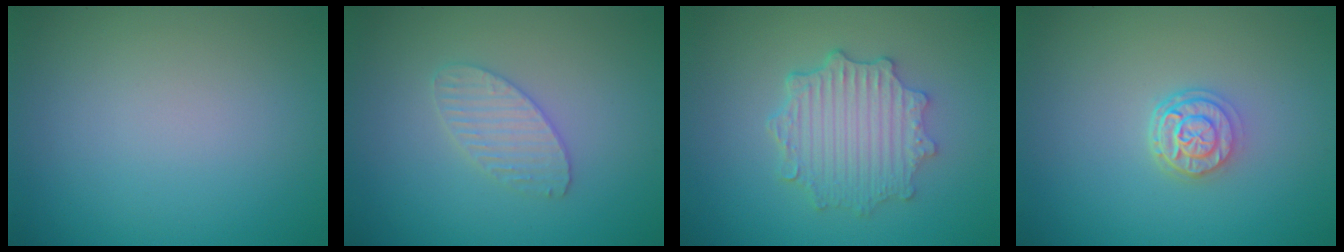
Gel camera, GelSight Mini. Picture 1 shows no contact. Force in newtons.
{"total": 2.3, "press": 2.3, "slide": 0.2}
{"total": 4.5, "press": 3.6, "slide": 2.6}
{"total": 3.0, "press": 2.4, "slide": 1.9}